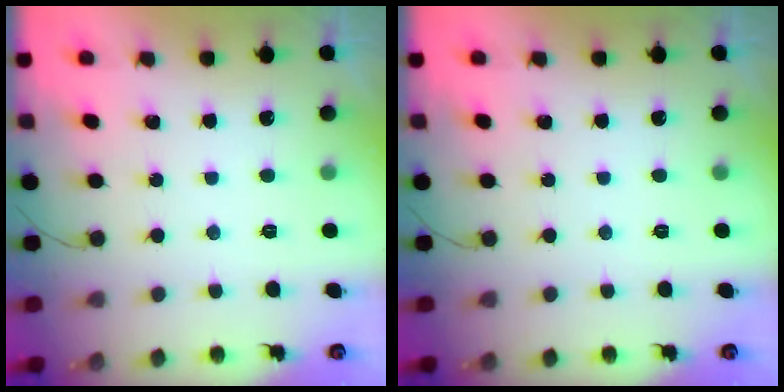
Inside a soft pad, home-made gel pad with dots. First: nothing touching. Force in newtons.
{"total": 0.0}